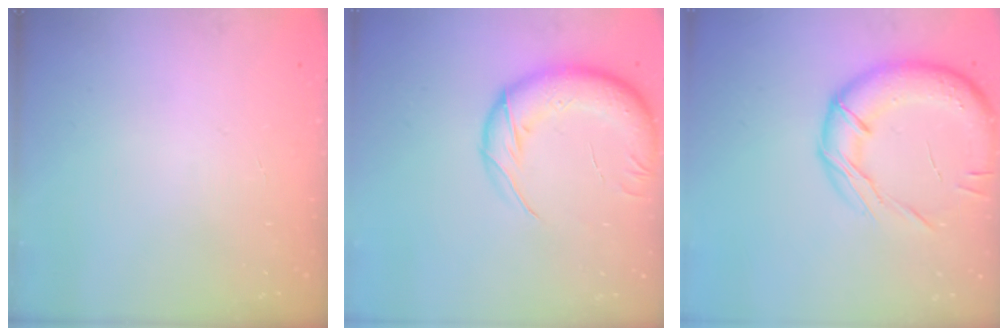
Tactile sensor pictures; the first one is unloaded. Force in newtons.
{"total": 16.9, "press": 16.4, "slide": 3.8}
{"total": 17.5, "press": 17.4, "slide": 2.2}